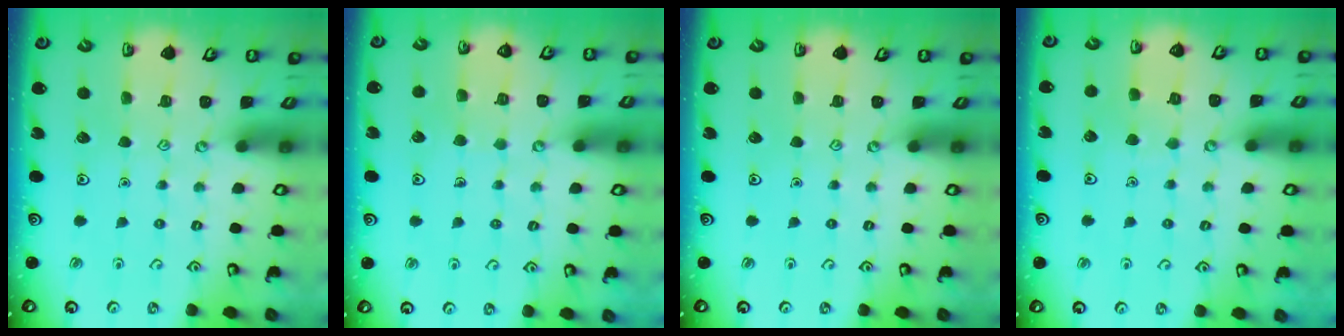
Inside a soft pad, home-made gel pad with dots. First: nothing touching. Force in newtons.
{"total": 4.8, "press": 4.8, "slide": 0.4}
{"total": 0.0}
{"total": 3.9, "press": 3.9, "slide": 0.3}